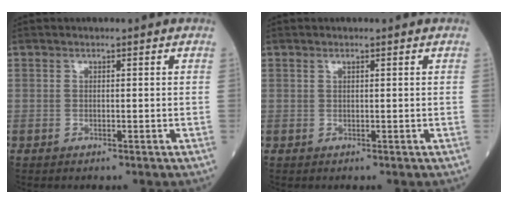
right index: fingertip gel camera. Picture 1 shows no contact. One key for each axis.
{"total": 0.6, "fx": 0.4, "fy": 0.1, "fz": 0.4, "tx": -0.011, "ty": 0.001, "tz": 0.007}